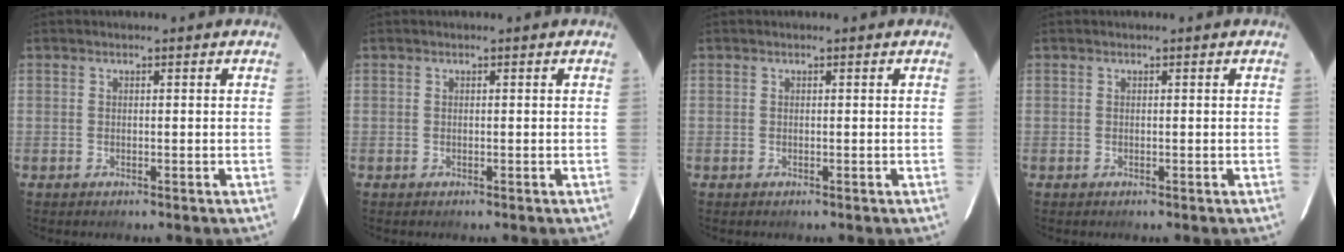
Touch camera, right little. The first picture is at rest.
{"total": 0.0}
{"total": 0.0}
{"total": 0.0}